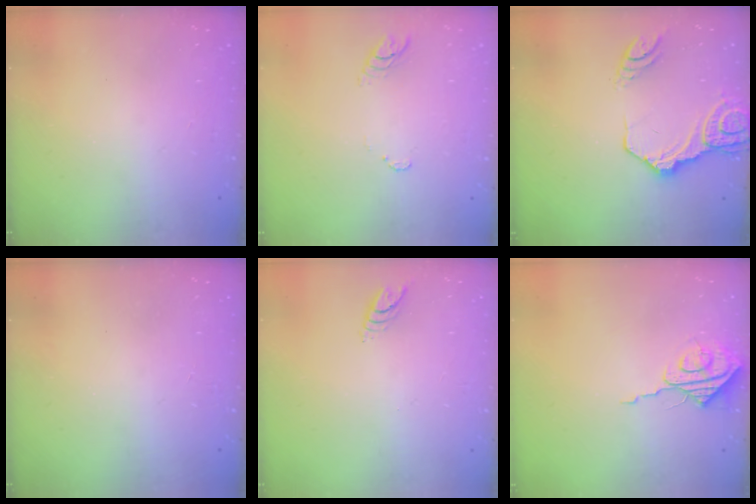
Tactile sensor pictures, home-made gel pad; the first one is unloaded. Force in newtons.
{"total": 3.7, "press": 3.7, "slide": 0.2}
{"total": 15.1, "press": 15.0, "slide": 1.8}
{"total": 0.0}
{"total": 3.8, "press": 3.8, "slide": 0.4}
{"total": 7.9, "press": 7.9, "slide": 0.5}